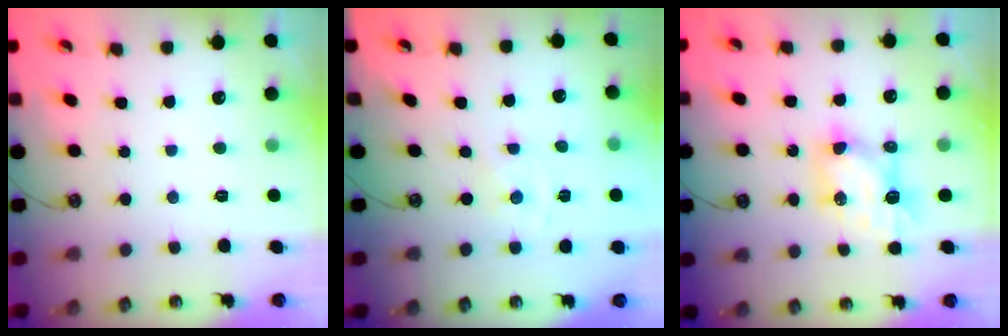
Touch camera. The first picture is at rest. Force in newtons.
{"total": 0.0}
{"total": 6.7, "press": 6.7, "slide": 0.0}